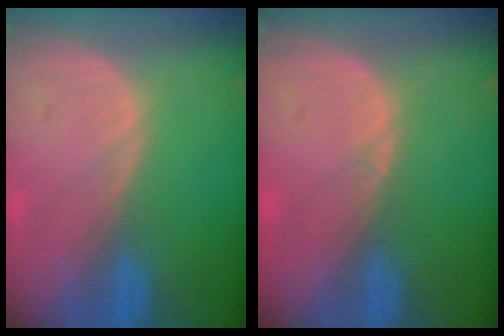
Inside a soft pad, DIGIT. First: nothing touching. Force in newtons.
{"total": 0.5, "press": 0.4, "slide": 0.4}